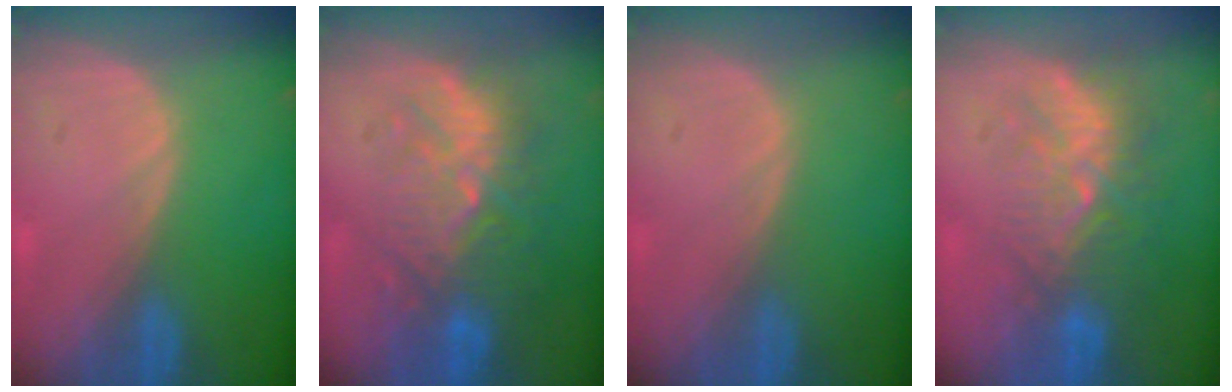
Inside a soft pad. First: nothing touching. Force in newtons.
{"total": 10.5, "press": 9.6, "slide": 4.1}
{"total": 0.0}
{"total": 9.1, "press": 8.5, "slide": 3.4}